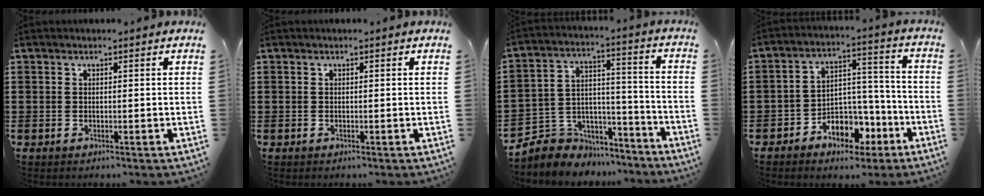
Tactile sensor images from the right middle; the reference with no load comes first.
{"total": 0.0}
{"total": 5.6, "force": [-4.4, 3.3, -0.5], "torque": [-0.015, 0.002, -0.091]}
{"total": 7.1, "force": [-4.5, 4.4, 3.3], "torque": [-0.054, 0.029, -0.080]}